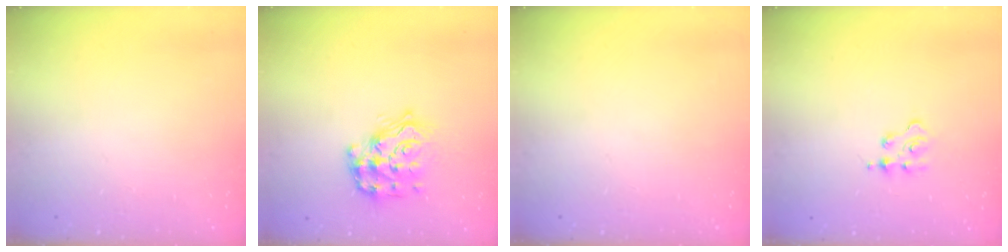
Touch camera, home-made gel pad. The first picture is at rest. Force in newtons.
{"total": 14.9, "press": 14.9, "slide": 0.8}
{"total": 0.0}
{"total": 2.4, "press": 2.4, "slide": 0.4}